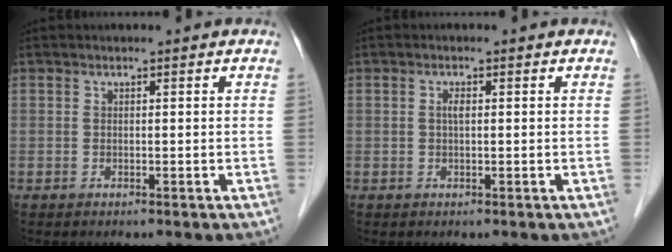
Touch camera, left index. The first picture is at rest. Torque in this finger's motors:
{"motor_torque": [-0.12, 0.16, 0.02, 0.02]}